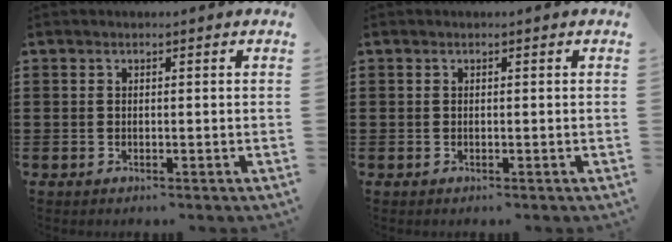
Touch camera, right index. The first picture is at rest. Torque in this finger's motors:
{"motor_torque": [0.00, 0.00, 0.01, -0.01]}